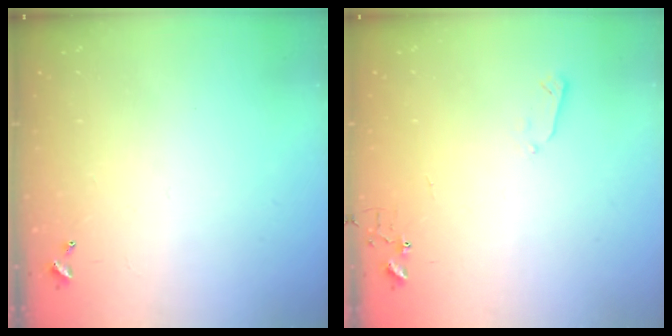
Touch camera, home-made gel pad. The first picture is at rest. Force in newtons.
{"total": 3.3, "press": 3.2, "slide": 0.6}